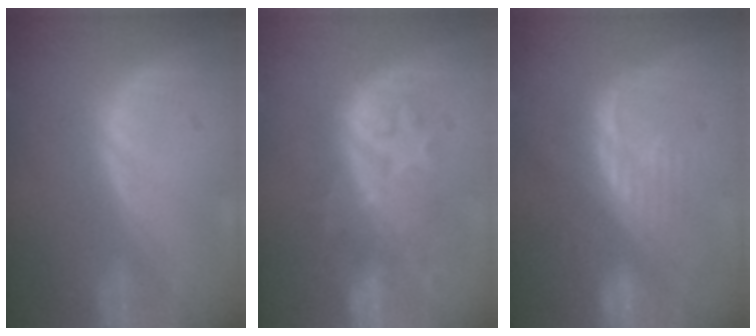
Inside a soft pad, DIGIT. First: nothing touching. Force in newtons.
{"total": 8.4, "press": 8.3, "slide": 1.3}
{"total": 8.2, "press": 7.4, "slide": 3.4}